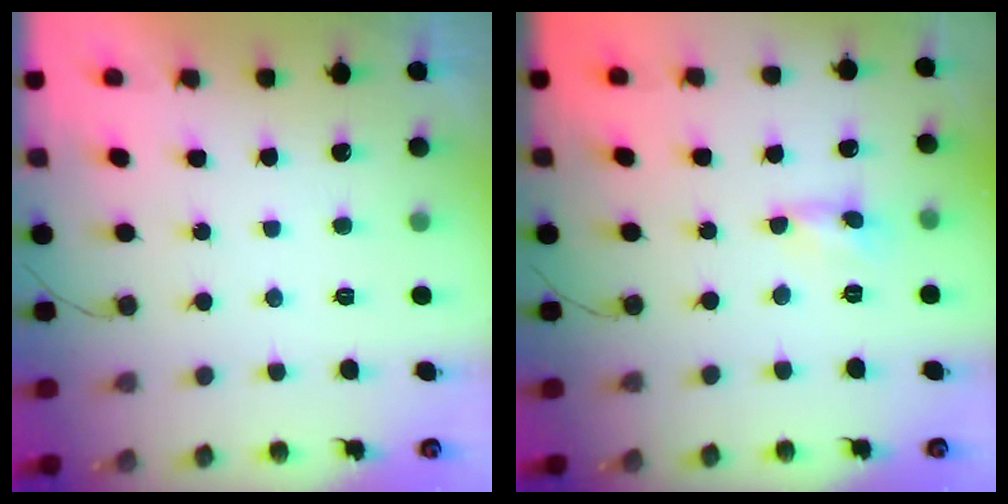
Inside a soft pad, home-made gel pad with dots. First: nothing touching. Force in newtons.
{"total": 0.0}